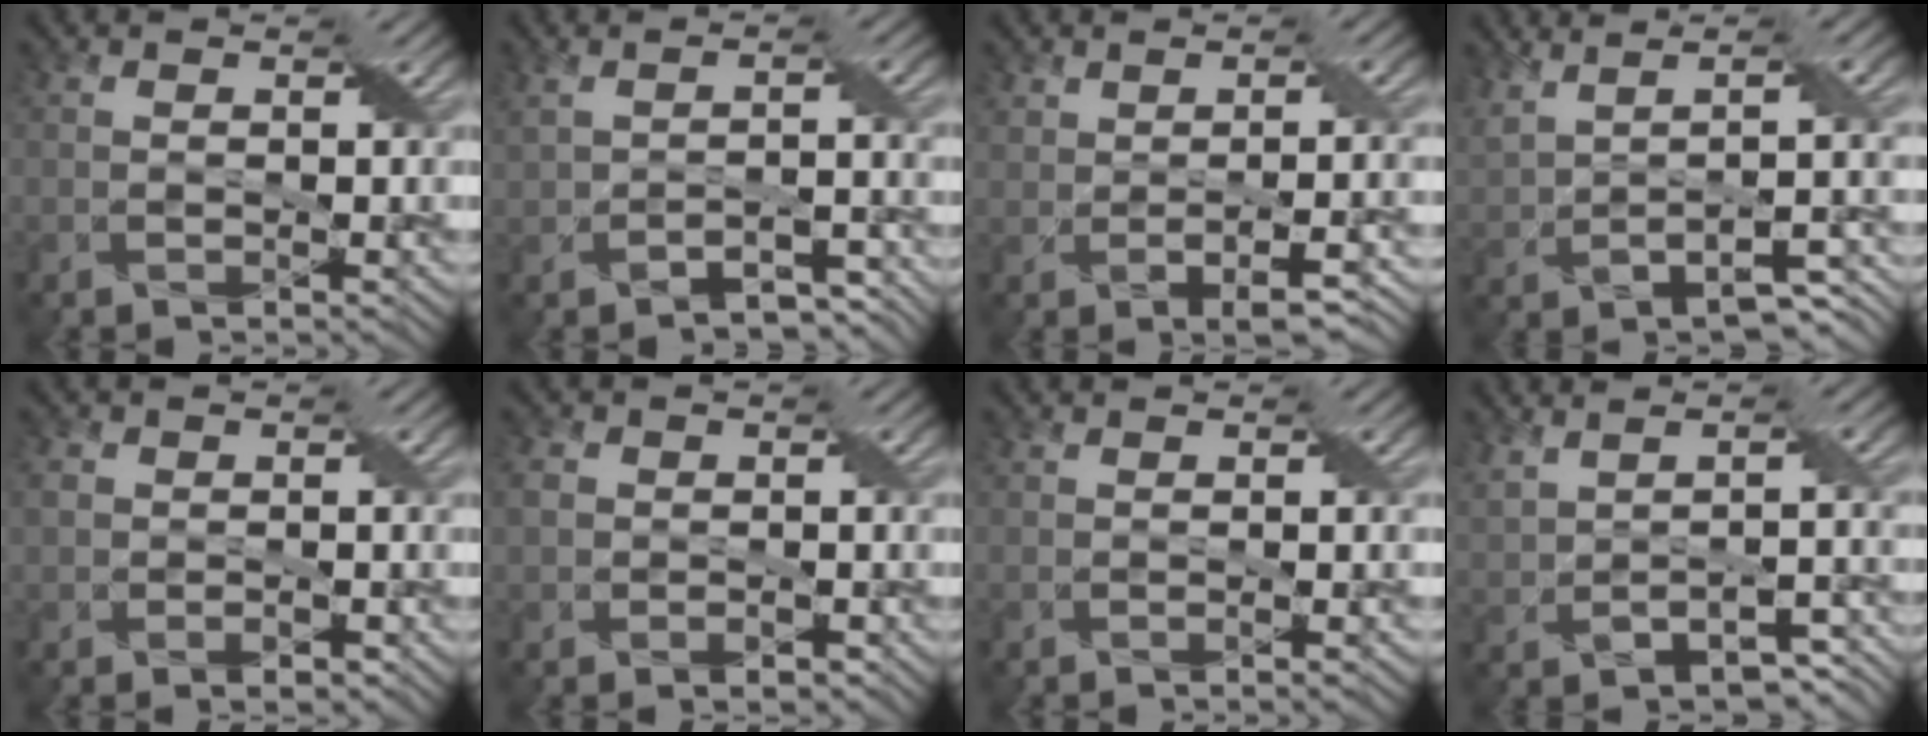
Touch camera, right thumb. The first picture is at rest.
{"total": 4.4, "force": [-2.6, 1.5, 3.2], "torque": [-0.061, -0.003, -0.041]}
{"total": 5.7, "force": [-0.8, 2.6, 5.0], "torque": [-0.086, -0.001, -0.005]}
{"total": 9.5, "force": [1.7, 3.2, 8.8], "torque": [-0.168, 0.009, 0.049]}
{"total": 3.3, "force": [-0.6, 2.5, 2.0], "torque": [-0.036, -0.005, -0.012]}
{"total": 3.6, "force": [-0.5, 2.9, 2.0], "torque": [-0.046, -0.003, -0.007]}
{"total": 0.9, "force": [-0.3, 0.0, 0.9], "torque": [-0.013, 0.004, -0.005]}
{"total": 5.3, "force": [0.1, 2.1, 4.8], "torque": [-0.098, -0.004, 0.014]}